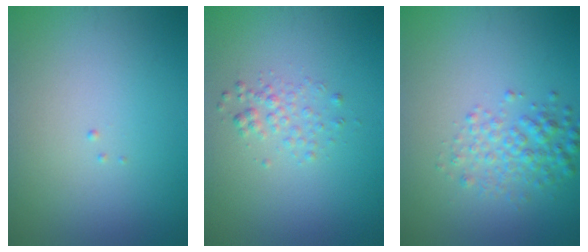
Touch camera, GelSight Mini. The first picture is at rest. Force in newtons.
{"total": 1.5, "press": 1.5, "slide": 0.1}
{"total": 2.8, "press": 2.8, "slide": 0.0}